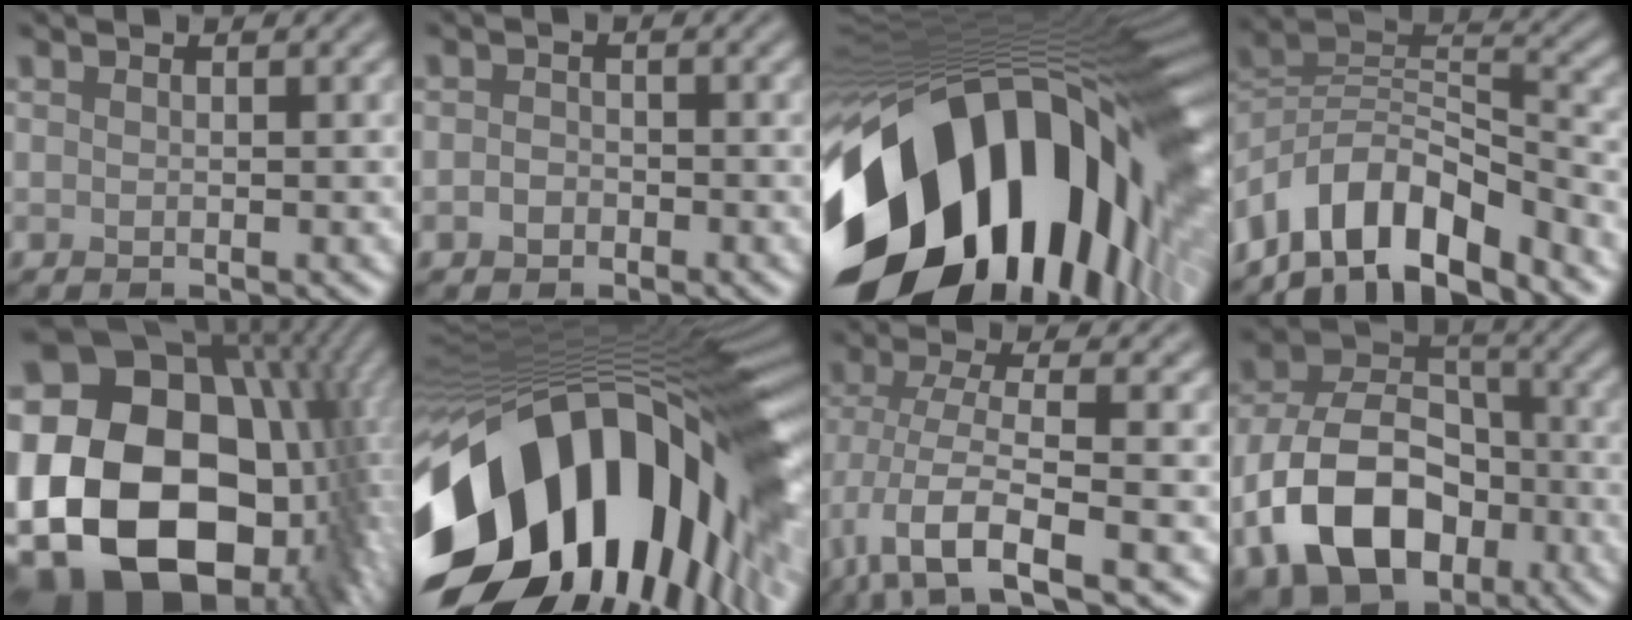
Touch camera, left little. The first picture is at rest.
{"total": 1.2, "force": [-0.6, 0.9, 0.5], "torque": [-0.007, 0.001, -0.014]}
{"total": 20.9, "force": [-6.3, 12.5, 15.5], "torque": [-0.283, -0.048, -0.104]}
{"total": 9.8, "force": [-6.4, 4.2, 6.1], "torque": [-0.090, 0.008, -0.126]}
{"total": 23.6, "force": [-1.8, 17.5, 15.6], "torque": [-0.300, -0.029, -0.015]}
{"total": 19.1, "force": [-5.1, 11.2, 14.6], "torque": [-0.255, -0.019, -0.096]}
{"total": 7.8, "force": [-3.5, 2.5, 6.5], "torque": [-0.131, 0.001, -0.071]}
{"total": 11.7, "force": [-3.9, 8.1, 7.4], "torque": [-0.147, -0.002, -0.072]}